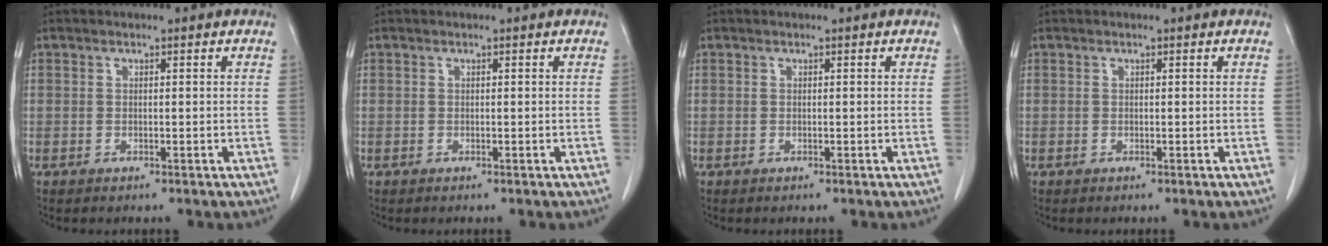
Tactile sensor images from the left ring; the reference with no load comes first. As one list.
[{"total": 0.0}, {"total": 0.0}, {"total": 0.0}]